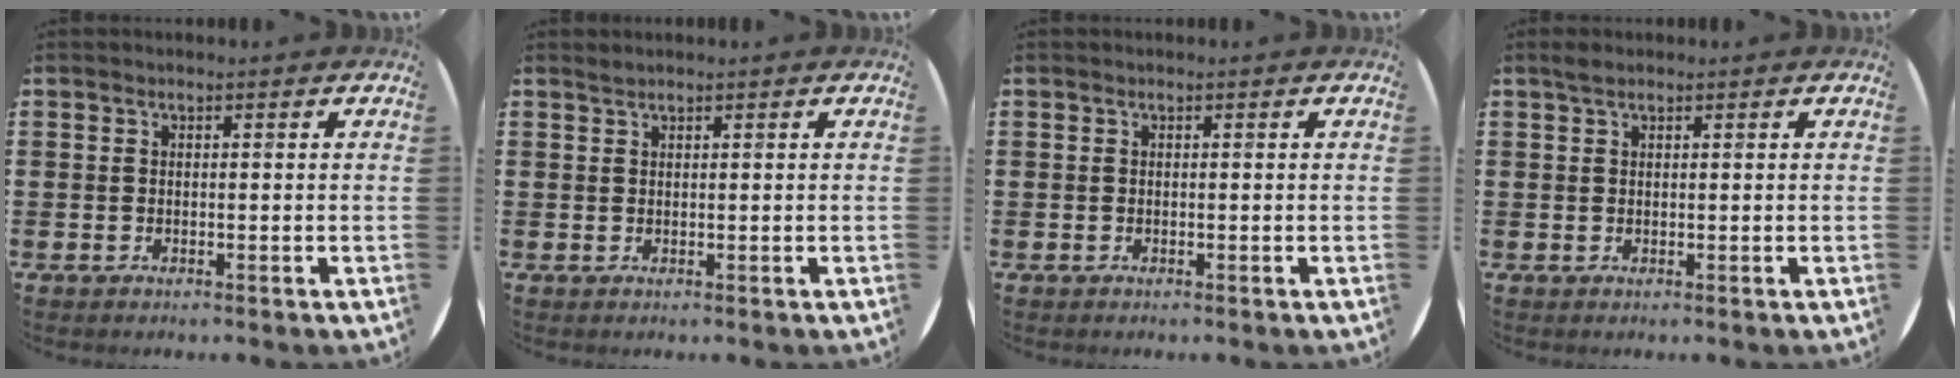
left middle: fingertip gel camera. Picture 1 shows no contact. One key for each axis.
{"total": 0.6, "fx": 0.6, "fy": -0.1, "fz": 0.0, "tx": -0.001, "ty": -0.001, "tz": 0.013}
{"total": 0.0}
{"total": 1.1, "fx": 0.9, "fy": 0.4, "fz": 0.5, "tx": -0.011, "ty": 0.004, "tz": 0.016}